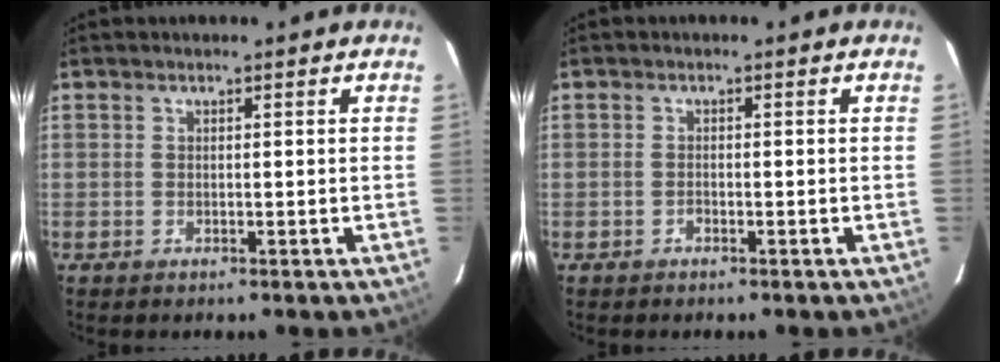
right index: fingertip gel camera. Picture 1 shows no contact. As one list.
[{"total": 0.7, "force": [-0.6, 0.3, 0.1], "torque": [-0.003, 0.003, -0.011]}]